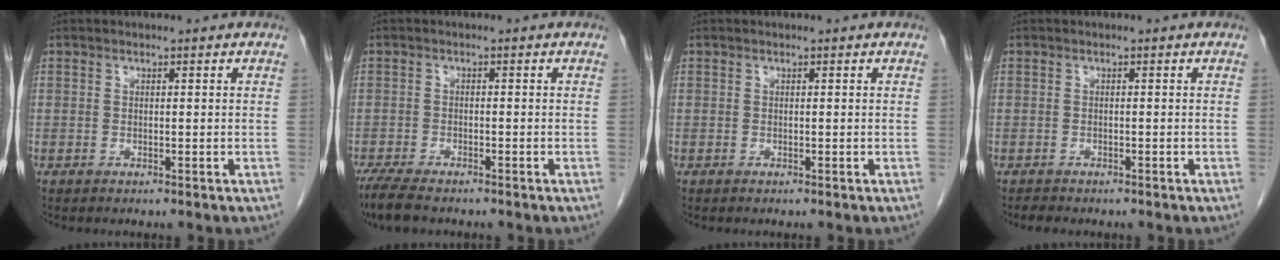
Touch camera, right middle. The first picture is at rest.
{"total": 5.8, "force": [-4.7, 1.3, 3.1], "torque": [-0.061, -0.015, -0.079]}
{"total": 0.0}
{"total": 1.2, "force": [-1.1, 0.3, 0.4], "torque": [-0.016, -0.005, -0.015]}